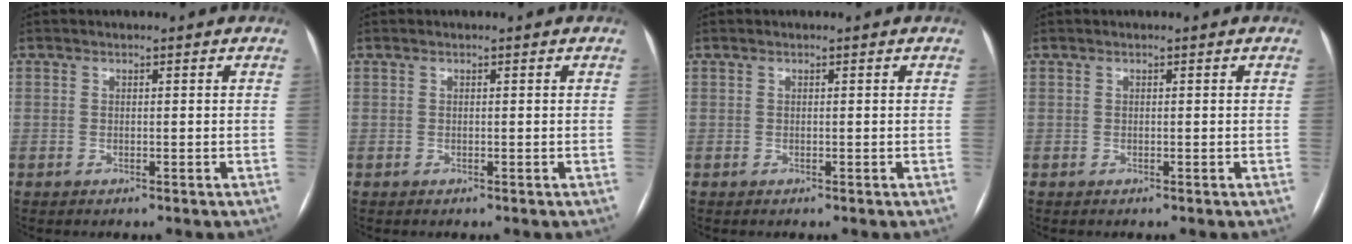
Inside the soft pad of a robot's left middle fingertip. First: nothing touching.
{"total": 0.0}
{"total": 0.0}
{"total": 0.0}